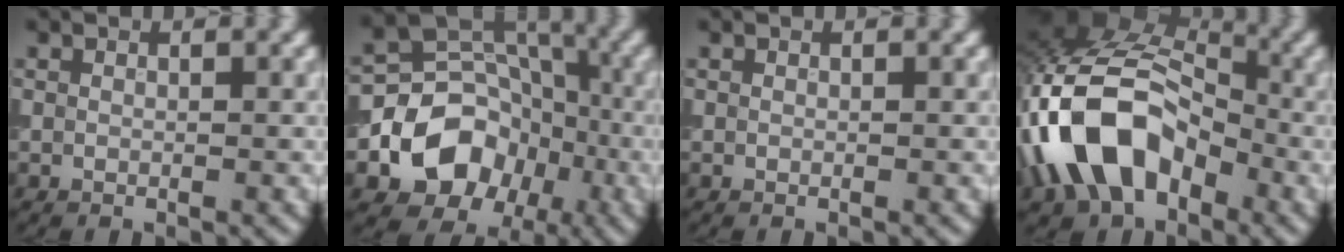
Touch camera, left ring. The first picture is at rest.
{"total": 9.9, "force": [-3.0, 8.0, 5.1], "torque": [-0.076, -0.007, -0.058]}
{"total": 0.0}
{"total": 11.8, "force": [-4.0, 7.8, 7.8], "torque": [-0.156, 0.008, -0.082]}